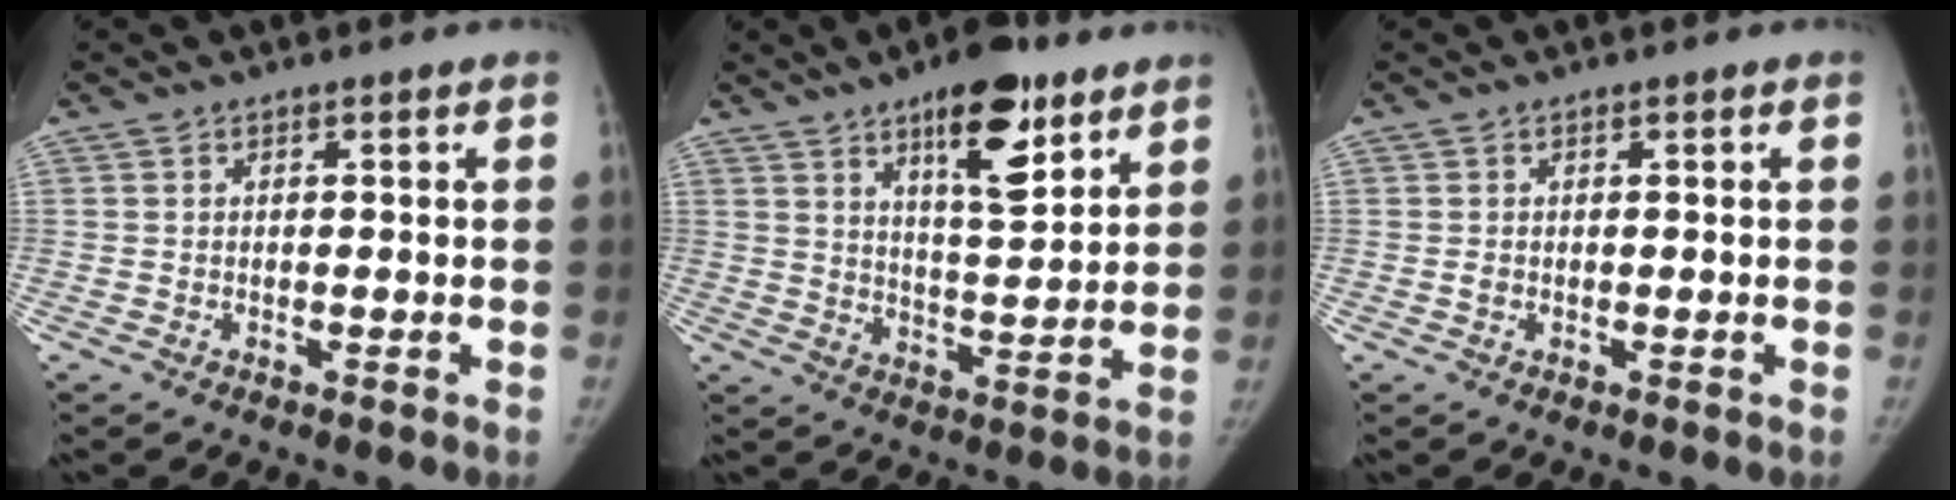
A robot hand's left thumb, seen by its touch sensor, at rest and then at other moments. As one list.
[{"total": 13.7, "force": [8.0, 5.0, 9.9], "torque": [-0.120, -0.046, 0.124]}, {"total": 0.8, "force": [0.0, 0.7, 0.4], "torque": [-0.005, 0.001, 0.001]}]